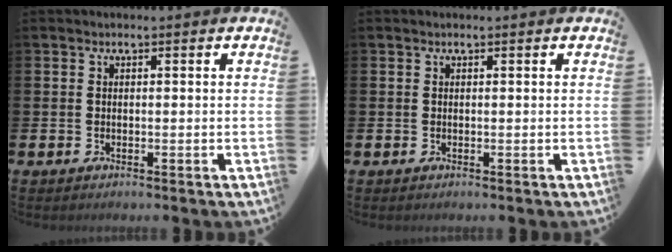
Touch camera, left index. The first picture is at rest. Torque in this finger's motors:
{"motor_torque": [-0.38, 0.47, -0.24, -0.03]}